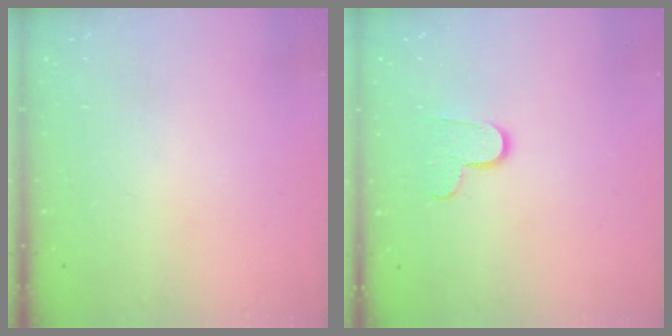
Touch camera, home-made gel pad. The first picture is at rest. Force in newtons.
{"total": 8.3, "press": 8.3, "slide": 0.6}